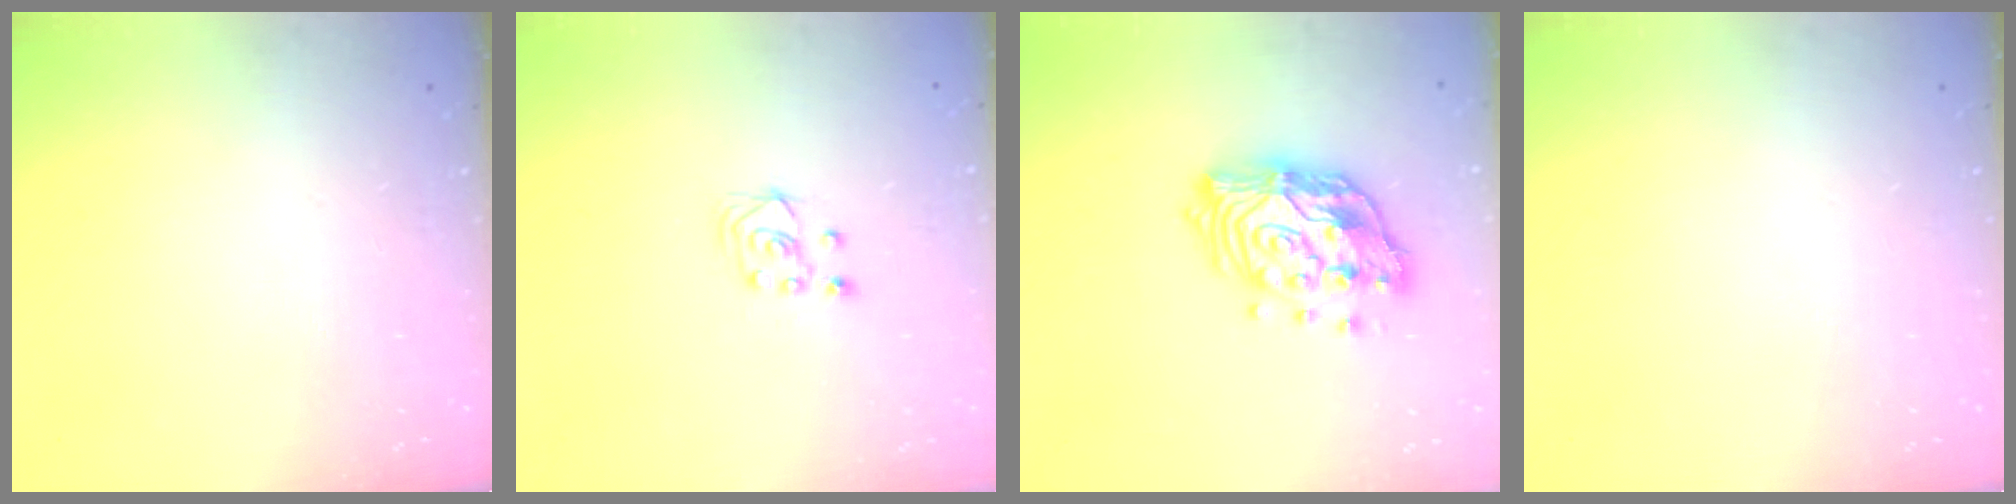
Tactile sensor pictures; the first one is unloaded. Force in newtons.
{"total": 2.8, "press": 2.6, "slide": 1.1}
{"total": 15.9, "press": 15.8, "slide": 1.5}
{"total": 0.0}